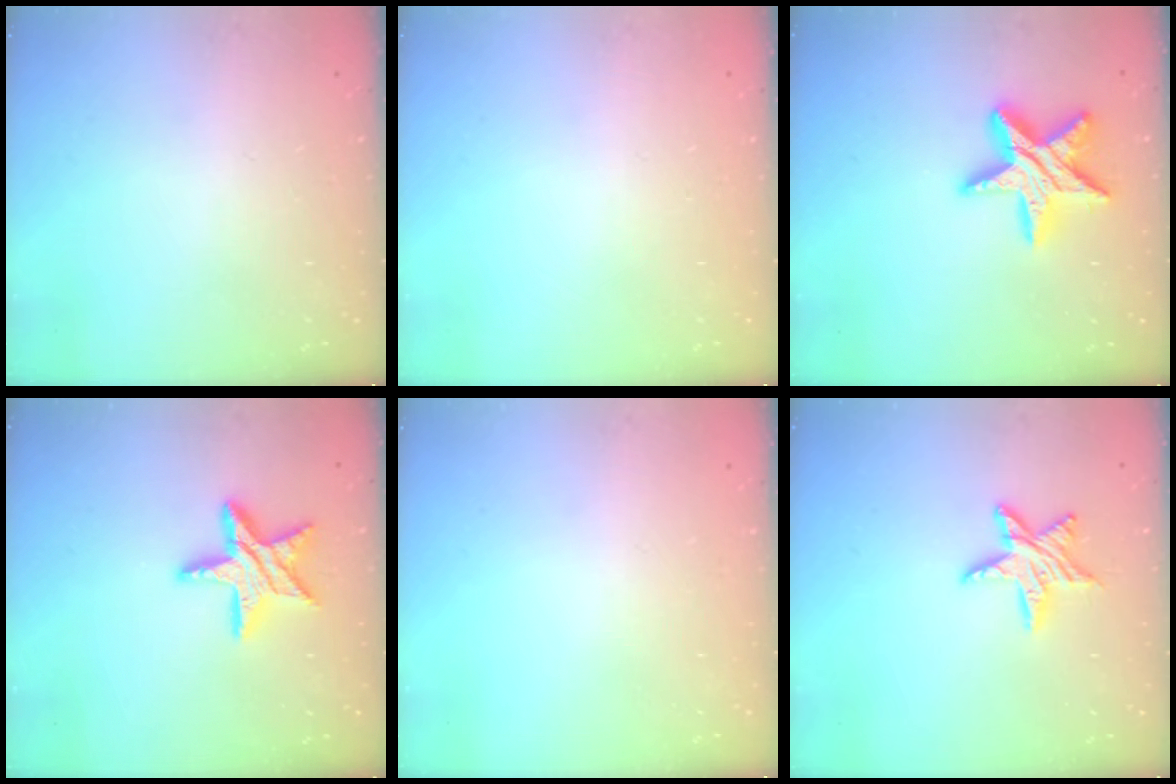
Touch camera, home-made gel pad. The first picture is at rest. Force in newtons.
{"total": 0.0}
{"total": 16.1, "press": 16.0, "slide": 1.1}
{"total": 15.2, "press": 15.1, "slide": 1.3}
{"total": 0.0}
{"total": 9.8, "press": 9.8, "slide": 0.6}